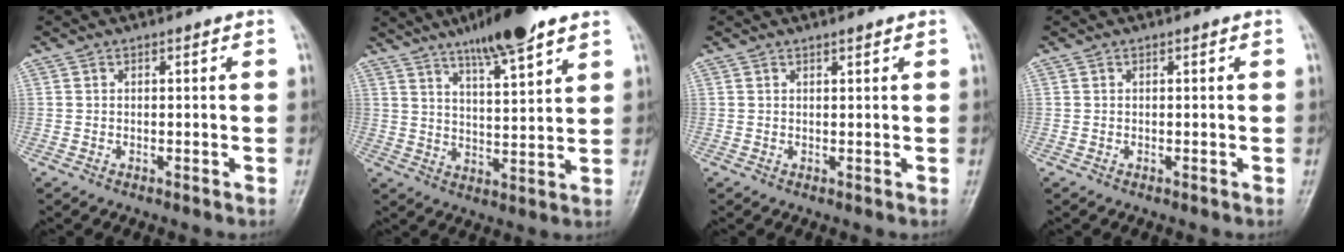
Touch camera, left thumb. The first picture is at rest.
{"total": 12.5, "force": [8.5, 2.2, 8.8], "torque": [-0.133, -0.040, 0.141]}
{"total": 0.8, "force": [0.7, 0.1, 0.5], "torque": [-0.008, -0.004, 0.011]}
{"total": 0.0}